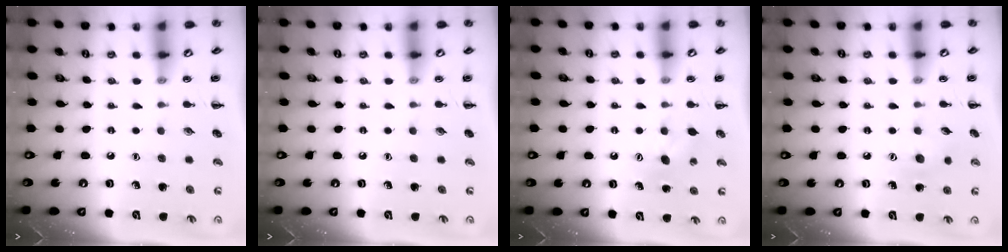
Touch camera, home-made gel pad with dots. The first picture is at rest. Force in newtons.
{"total": 0.0}
{"total": 4.9, "press": 4.7, "slide": 1.3}
{"total": 6.4, "press": 6.3, "slide": 1.4}